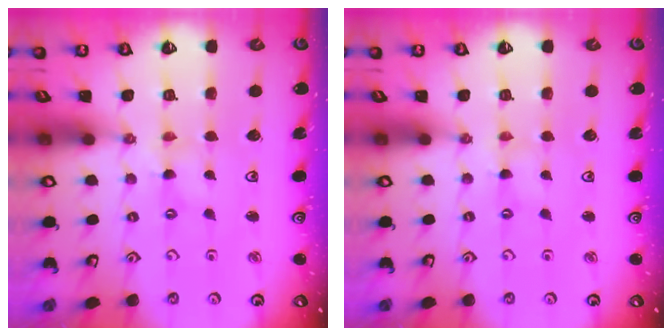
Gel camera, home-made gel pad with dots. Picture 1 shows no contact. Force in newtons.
{"total": 0.0}